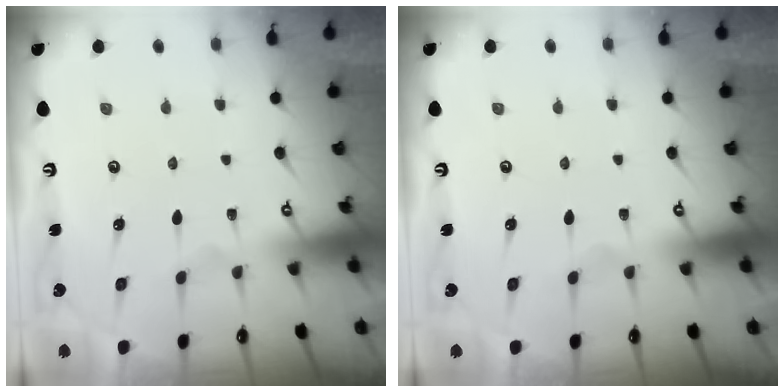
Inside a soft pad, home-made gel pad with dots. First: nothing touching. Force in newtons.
{"total": 0.0}